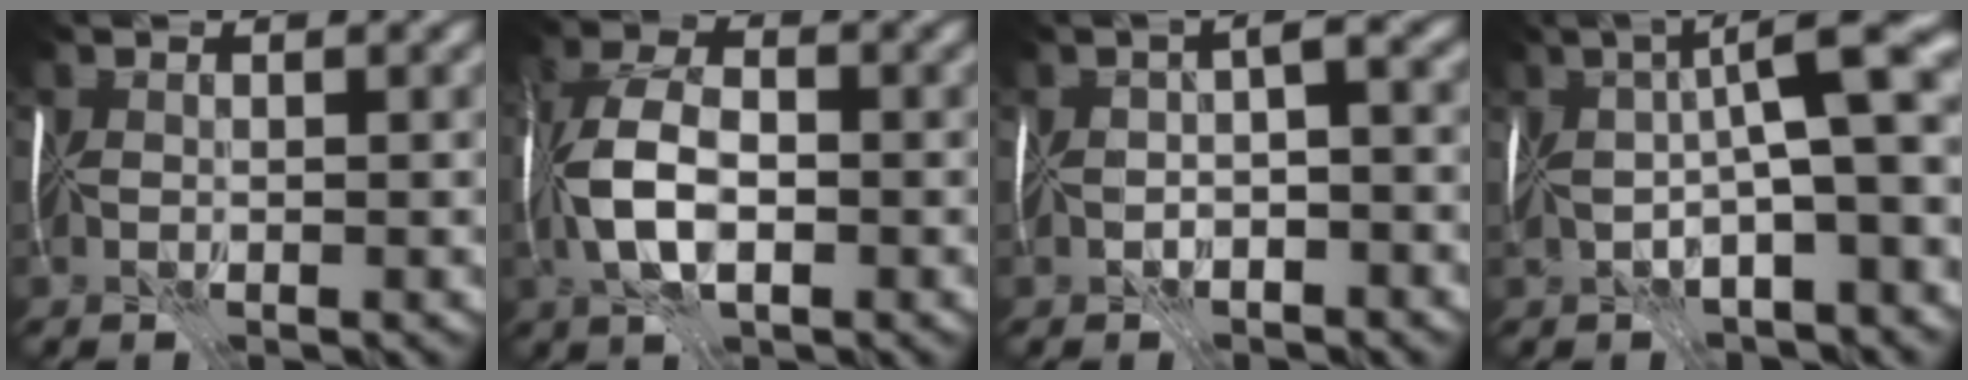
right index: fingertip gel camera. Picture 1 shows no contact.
{"total": 6.5, "force": [-1.5, 3.3, 5.4], "torque": [-0.118, 0.006, -0.038]}
{"total": 2.8, "force": [-1.4, 0.8, 2.3], "torque": [-0.040, 0.000, -0.030]}
{"total": 10.6, "force": [0.6, 2.7, 10.2], "torque": [-0.158, 0.014, 0.004]}